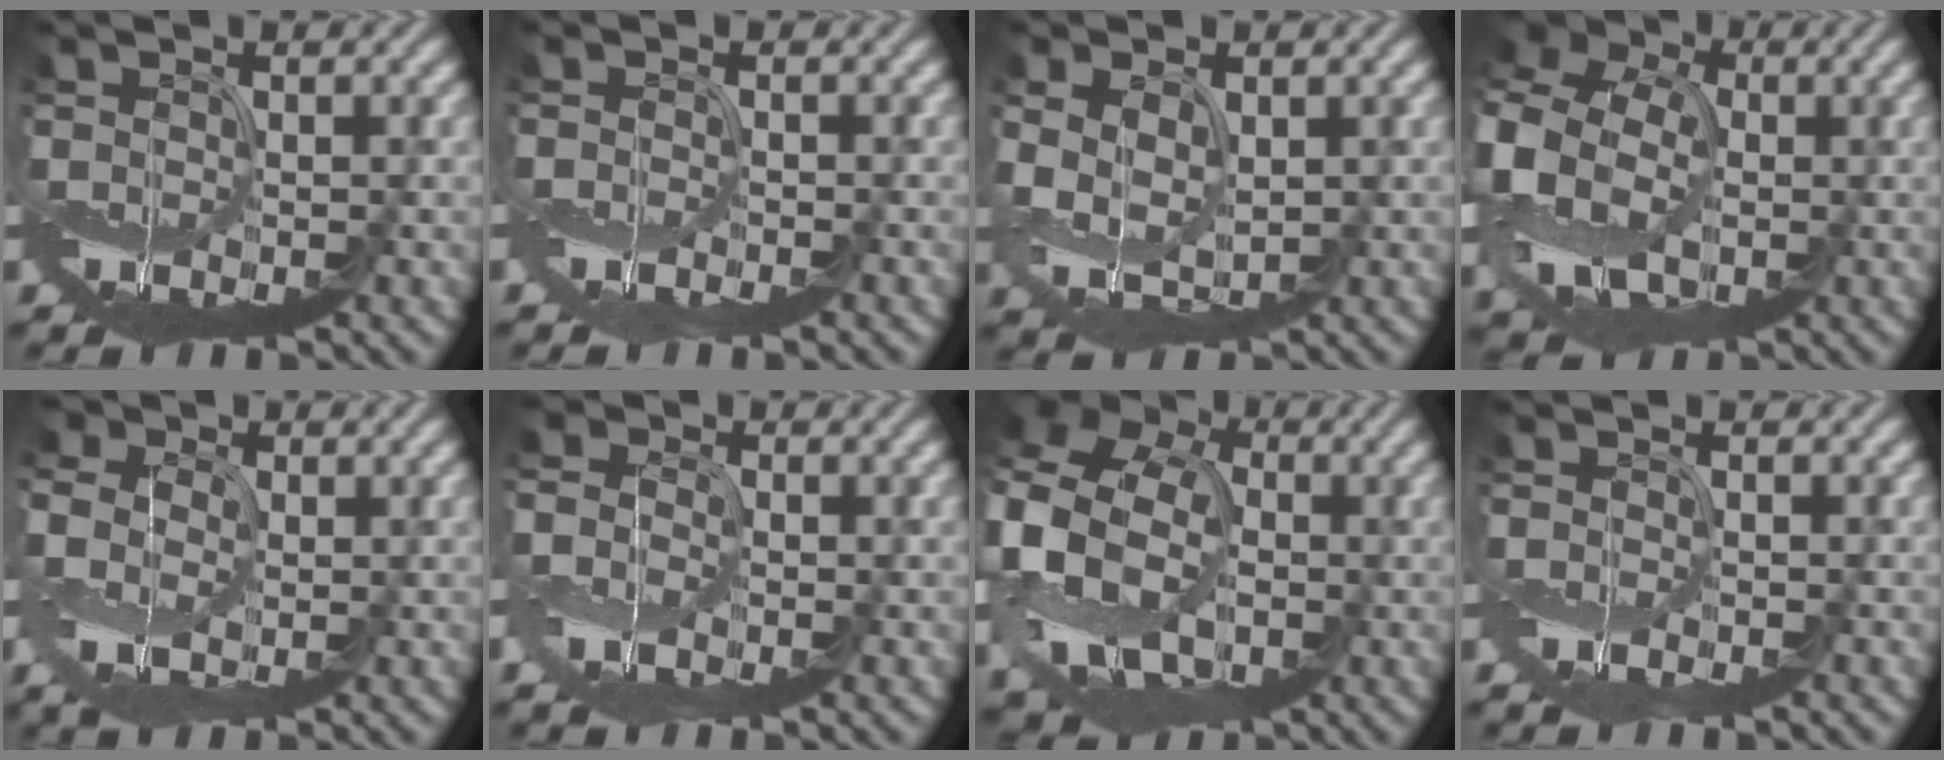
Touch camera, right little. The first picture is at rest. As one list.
[{"total": 1.4, "force": [-1.2, 0.1, 0.6], "torque": [-0.013, -0.004, -0.025]}, {"total": 3.4, "force": [0.7, 2.4, 2.3], "torque": [-0.059, 0.002, 0.020]}, {"total": 13.7, "force": [0.5, 10.6, 8.7], "torque": [-0.191, -0.001, -0.021]}, {"total": 7.5, "force": [0.2, 6.0, 4.5], "torque": [-0.131, 0.007, -0.006]}, {"total": 3.7, "force": [-0.9, 2.7, 2.3], "torque": [-0.067, -0.003, -0.018]}, {"total": 18.0, "force": [0.7, 14.7, 10.3], "torque": [-0.242, 0.001, -0.023]}, {"total": 1.3, "force": [-1.1, 0.3, 0.7], "torque": [-0.010, -0.004, -0.020]}]